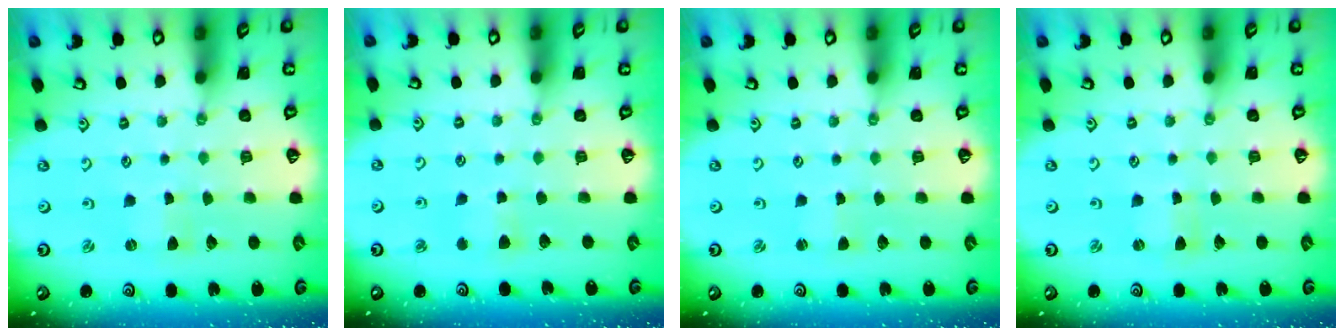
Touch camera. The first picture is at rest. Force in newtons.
{"total": 4.1, "press": 4.0, "slide": 0.6}
{"total": 0.9, "press": 0.9, "slide": 0.1}
{"total": 0.0}